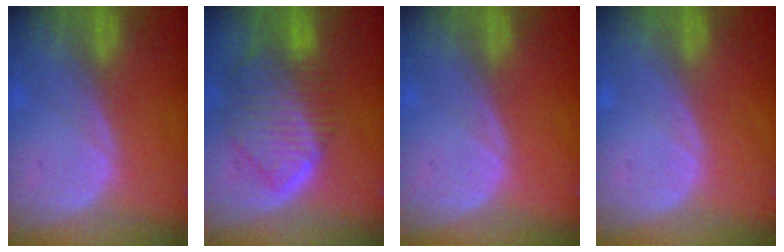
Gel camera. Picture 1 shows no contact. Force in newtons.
{"total": 10.1, "press": 8.6, "slide": 5.2}
{"total": 0.0}
{"total": 0.0}